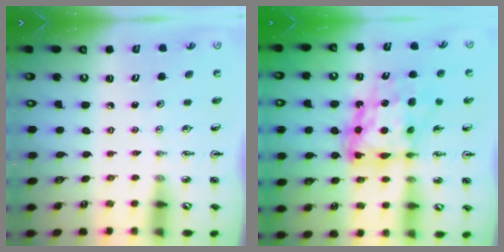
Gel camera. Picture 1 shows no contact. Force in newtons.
{"total": 13.6, "press": 13.5, "slide": 1.2}